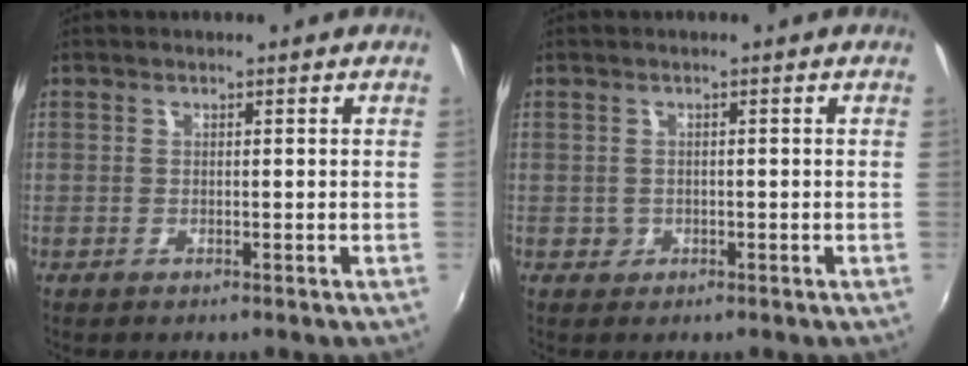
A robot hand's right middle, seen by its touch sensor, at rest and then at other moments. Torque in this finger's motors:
{"motor_torque": [0.18, -0.27, 0.03, 0.00]}